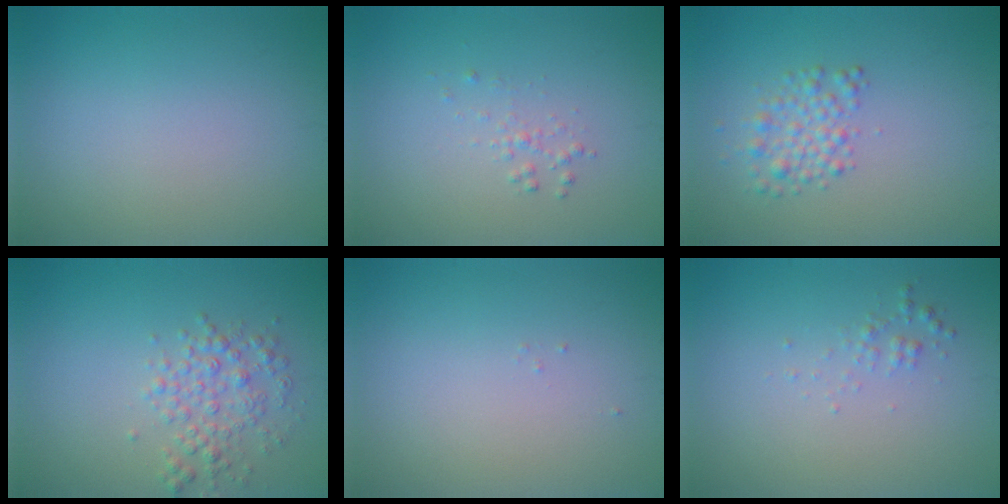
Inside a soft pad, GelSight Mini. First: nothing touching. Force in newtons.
{"total": 0.9, "press": 0.9, "slide": 0.0}
{"total": 2.3, "press": 2.3, "slide": 0.0}
{"total": 2.8, "press": 2.8, "slide": 0.0}
{"total": 0.0}
{"total": 0.9, "press": 0.9, "slide": 0.0}